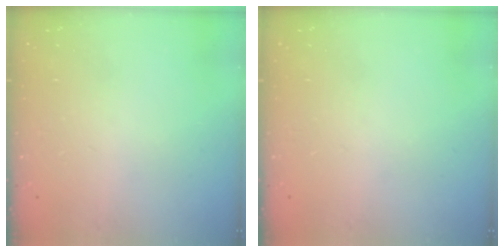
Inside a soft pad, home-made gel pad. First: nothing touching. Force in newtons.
{"total": 0.0}